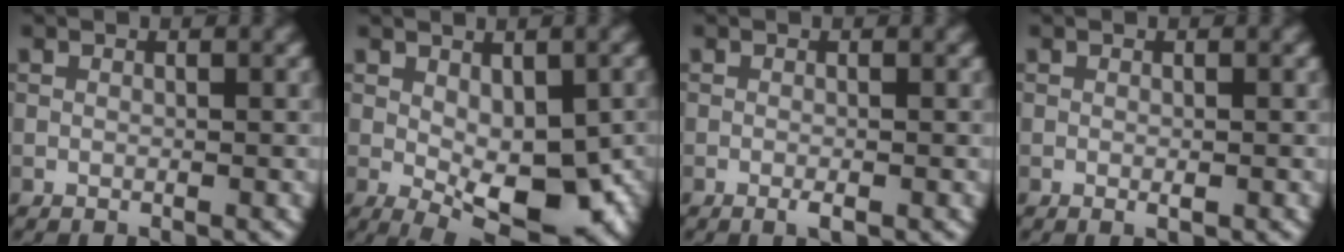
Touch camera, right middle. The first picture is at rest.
{"total": 8.1, "force": [-1.6, 3.7, 7.0], "torque": [-0.117, -0.015, -0.014]}
{"total": 0.9, "force": [-0.4, 0.1, 0.7], "torque": [-0.012, -0.004, -0.009]}
{"total": 0.6, "force": [-0.2, 0.1, 0.5], "torque": [-0.009, -0.003, -0.002]}